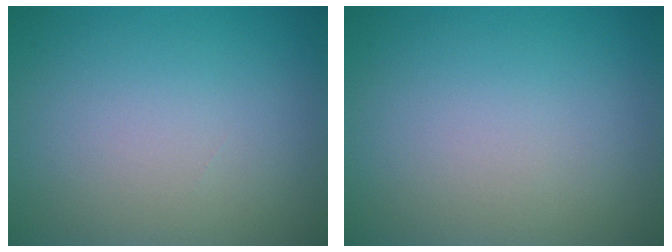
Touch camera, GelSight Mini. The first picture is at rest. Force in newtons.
{"total": 0.0}